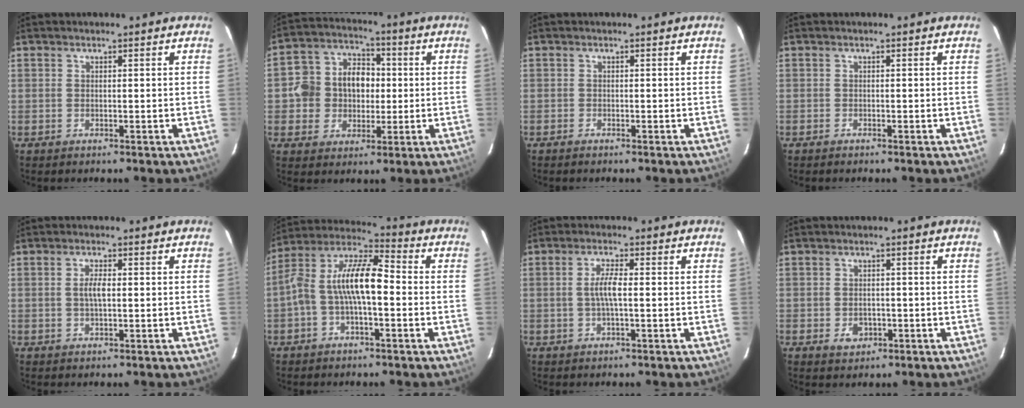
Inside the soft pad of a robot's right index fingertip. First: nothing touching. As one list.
[{"total": 10.6, "force": [0.0, 9.5, 4.6], "torque": [-0.107, 0.036, -0.001]}, {"total": 0.7, "force": [-0.6, 0.2, 0.1], "torque": [-0.005, 0.000, -0.013]}, {"total": 0.6, "force": [-0.6, 0.2, 0.0], "torque": [-0.003, 0.001, -0.012]}, {"total": 2.8, "force": [0.0, 0.9, 2.7], "torque": [-0.052, 0.003, 0.000]}, {"total": 11.9, "force": [-1.5, 4.2, 11.0], "torque": [-0.216, 0.022, -0.034]}, {"total": 3.9, "force": [-0.3, 0.5, 3.9], "torque": [-0.076, 0.003, -0.005]}, {"total": 3.7, "force": [-1.3, 2.9, 1.9], "torque": [-0.037, 0.000, -0.014]}]